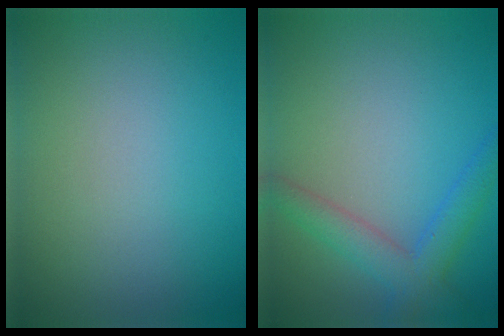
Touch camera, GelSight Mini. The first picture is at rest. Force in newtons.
{"total": 3.6, "press": 3.6, "slide": 0.2}